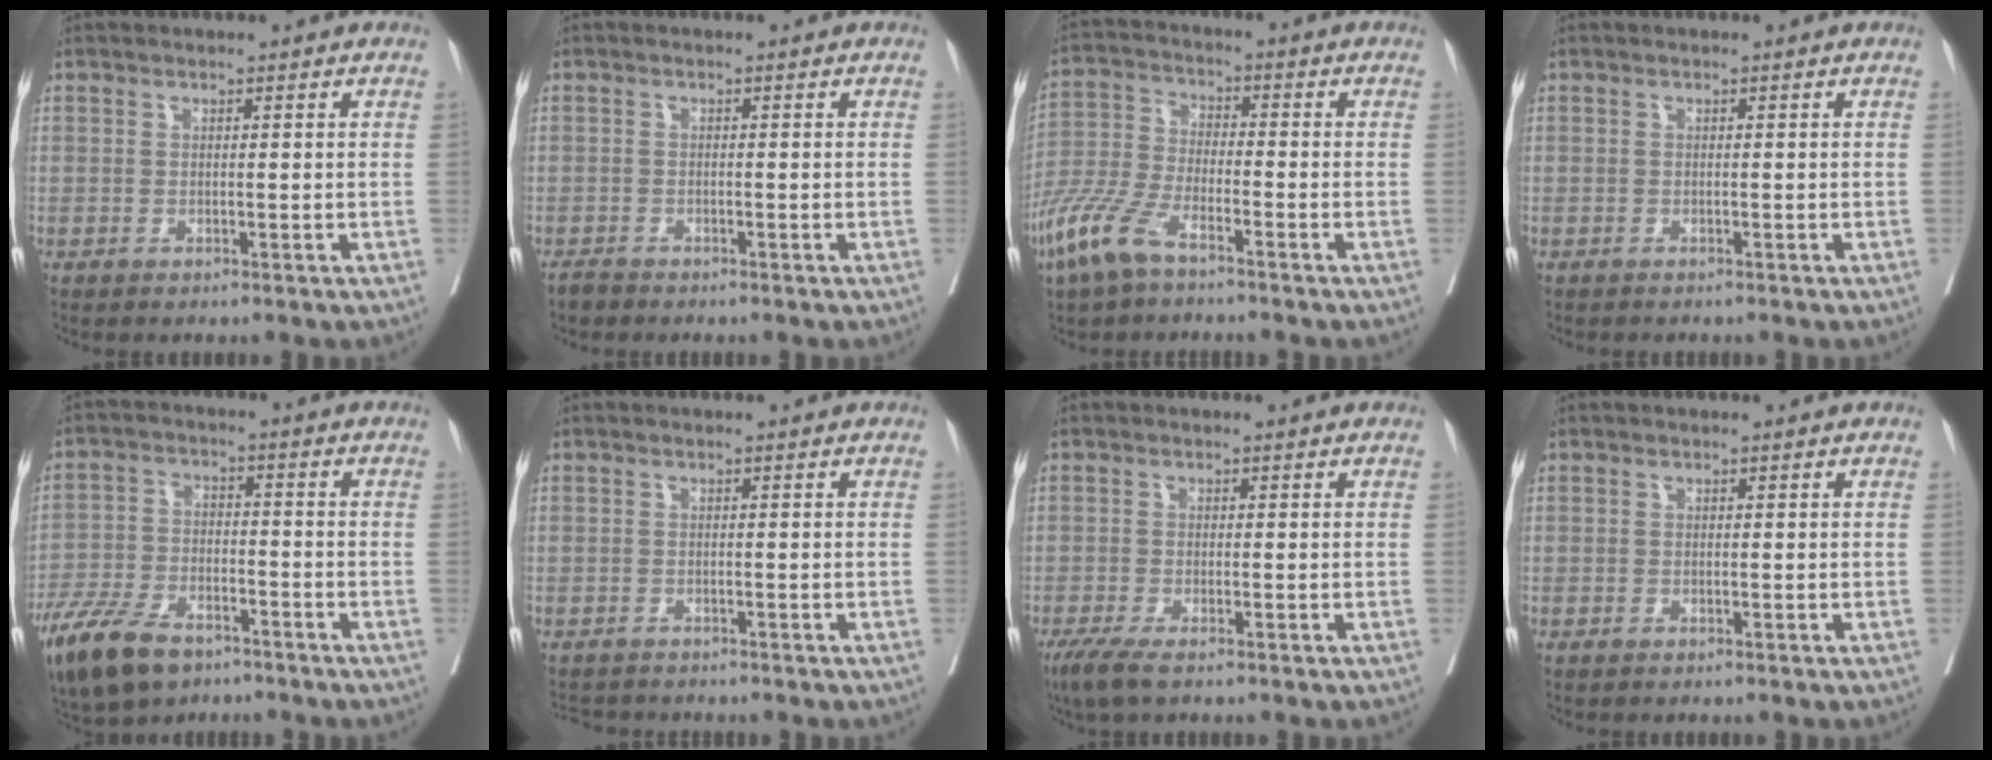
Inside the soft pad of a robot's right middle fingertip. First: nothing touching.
{"total": 1.1, "force": [-1.0, 0.3, 0.2], "torque": [-0.007, -0.002, -0.019]}
{"total": 8.8, "force": [-5.8, 2.5, 6.0], "torque": [-0.149, -0.015, -0.120]}
{"total": 0.8, "force": [-0.7, 0.2, 0.2], "torque": [-0.007, -0.001, -0.013]}
{"total": 12.4, "force": [-8.8, 5.5, 7.0], "torque": [-0.144, -0.017, -0.158]}
{"total": 3.3, "force": [-3.1, 1.0, 0.4], "torque": [-0.002, -0.007, -0.048]}
{"total": 3.8, "force": [-2.7, 0.7, 2.7], "torque": [-0.051, -0.011, -0.050]}
{"total": 0.0}